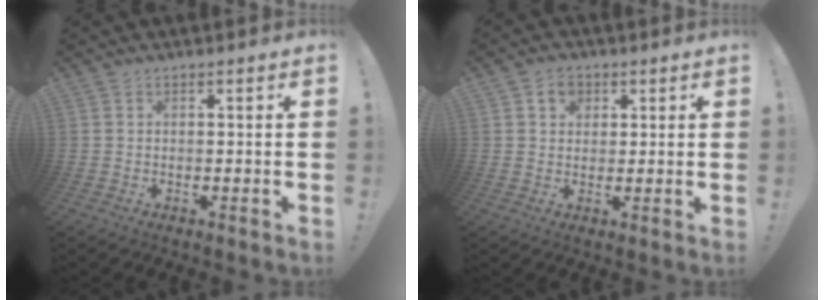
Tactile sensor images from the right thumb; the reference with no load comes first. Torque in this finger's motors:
{"motor_torque": [-0.03, -0.05, 0.07, -0.01, 0.00]}